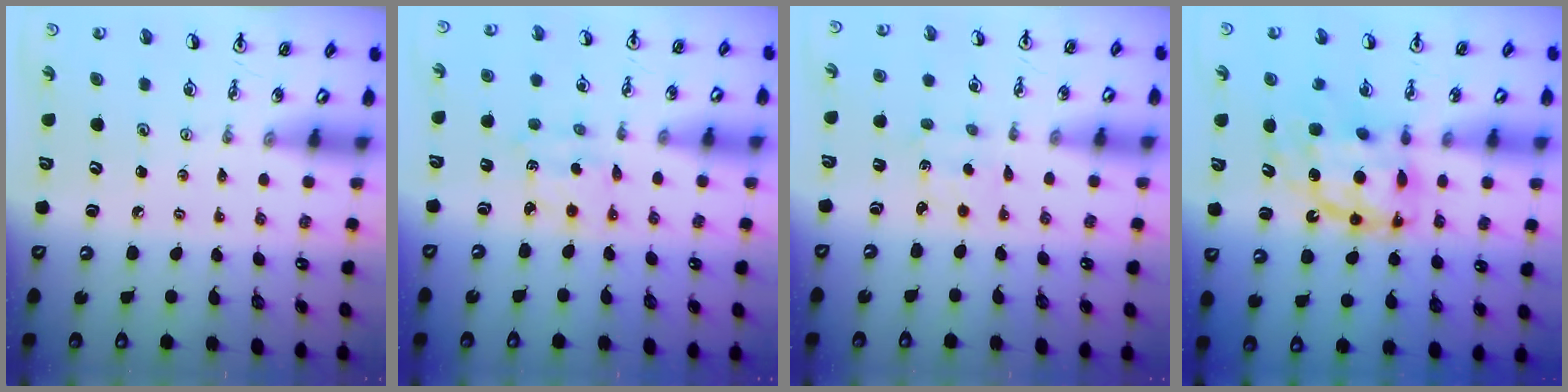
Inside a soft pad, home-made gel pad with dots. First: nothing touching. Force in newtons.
{"total": 2.3, "press": 2.3, "slide": 0.6}
{"total": 1.4, "press": 1.3, "slide": 0.4}
{"total": 13.6, "press": 13.5, "slide": 1.4}